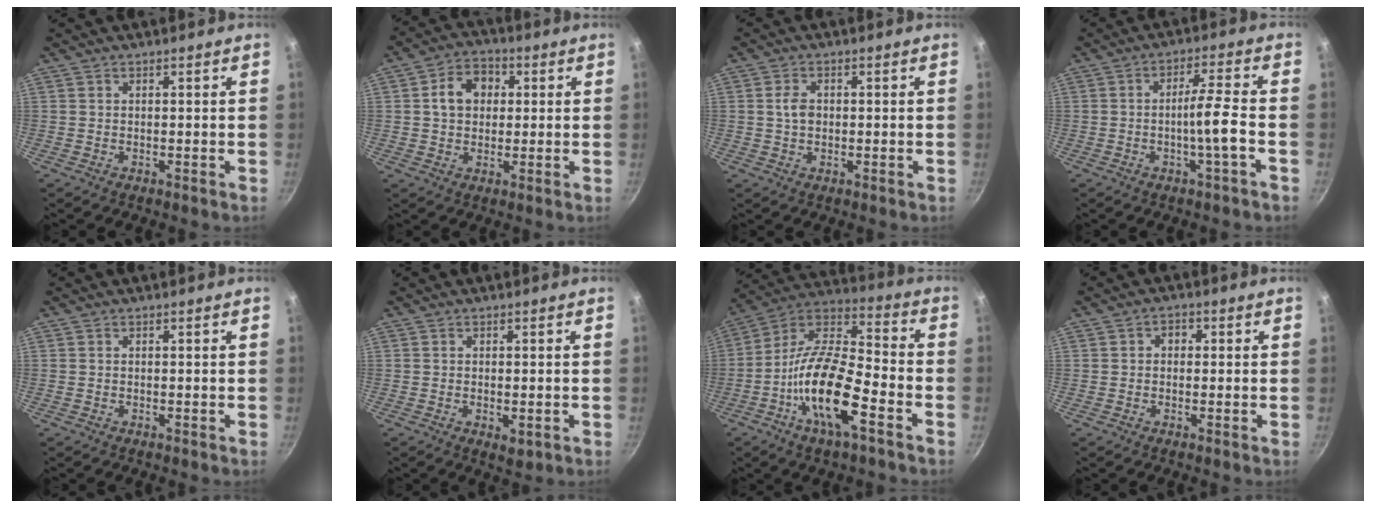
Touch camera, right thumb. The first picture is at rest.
{"total": 8.0, "force": [1.4, 6.3, 4.7], "torque": [-0.049, 0.014, 0.013]}
{"total": 3.2, "force": [0.2, 2.3, 2.2], "torque": [-0.034, 0.006, 0.000]}
{"total": 6.4, "force": [-2.1, 0.1, 6.0], "torque": [-0.106, 0.022, -0.037]}
{"total": 0.0}
{"total": 2.9, "force": [-0.7, 1.4, 2.4], "torque": [-0.036, -0.009, -0.007]}
{"total": 18.2, "force": [-7.3, 6.5, 15.3], "torque": [-0.276, 0.045, -0.155]}
{"total": 2.2, "force": [0.2, 1.8, 1.3], "torque": [-0.011, 0.007, 0.000]}